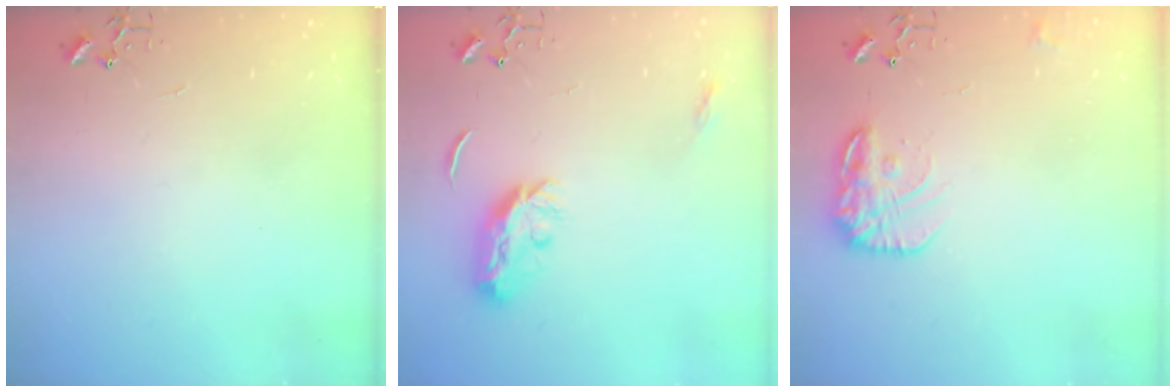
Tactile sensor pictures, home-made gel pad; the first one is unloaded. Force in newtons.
{"total": 9.9, "press": 9.9, "slide": 0.3}
{"total": 14.8, "press": 14.8, "slide": 0.8}